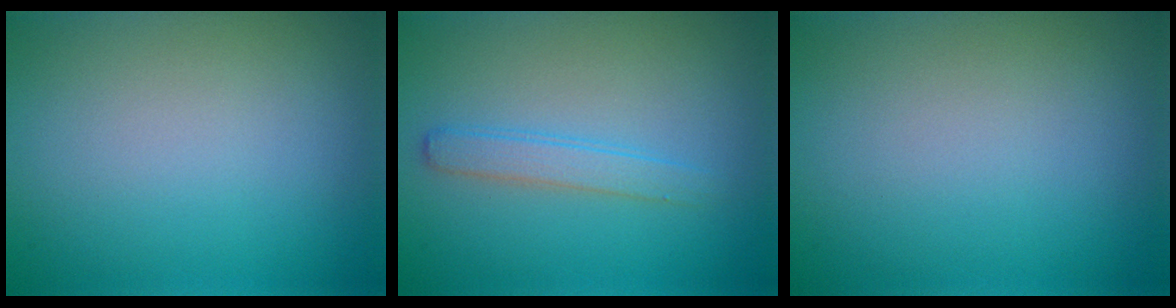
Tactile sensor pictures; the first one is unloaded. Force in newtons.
{"total": 2.0, "press": 2.0, "slide": 0.0}
{"total": 0.0}